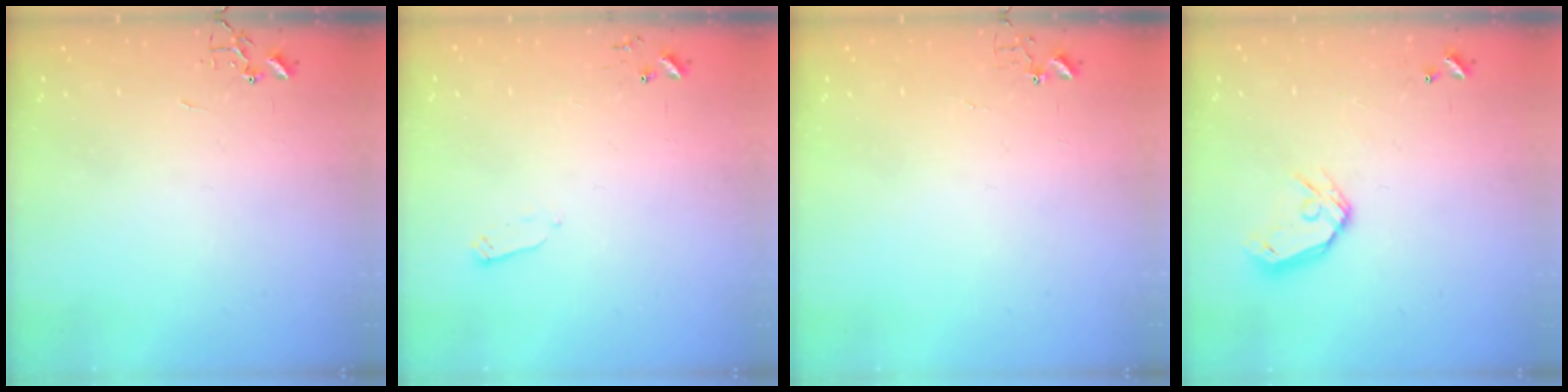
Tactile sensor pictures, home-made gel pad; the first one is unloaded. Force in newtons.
{"total": 2.4, "press": 2.4, "slide": 0.4}
{"total": 3.9, "press": 3.9, "slide": 0.3}
{"total": 10.4, "press": 10.2, "slide": 1.6}